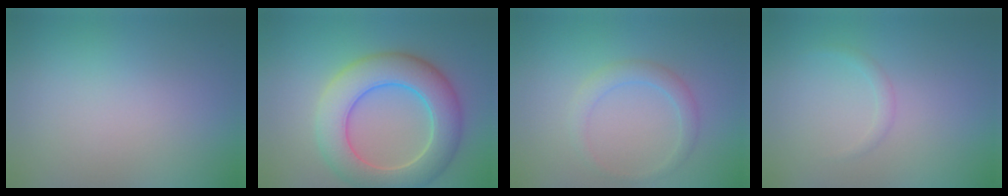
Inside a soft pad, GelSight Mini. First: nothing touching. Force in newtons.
{"total": 8.1, "press": 8.0, "slide": 0.6}
{"total": 1.9, "press": 1.9, "slide": 0.1}
{"total": 0.8, "press": 0.8, "slide": 0.1}